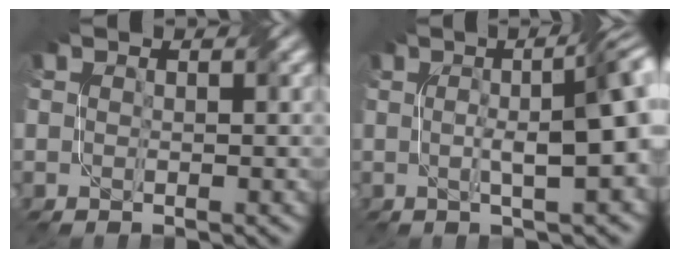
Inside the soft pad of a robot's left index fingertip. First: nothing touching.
{"total": 8.8, "force": [0.7, 2.1, 8.5], "torque": [-0.093, 0.019, 0.007]}